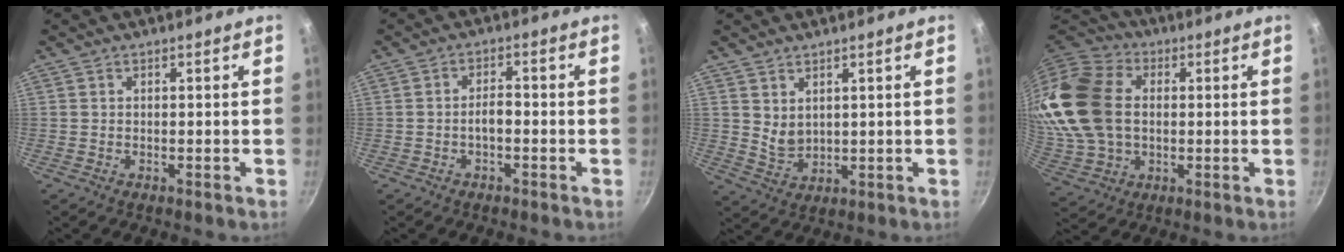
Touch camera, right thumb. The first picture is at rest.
{"total": 2.8, "force": [-1.1, 1.3, 2.2], "torque": [-0.029, 0.020, -0.020]}
{"total": 4.0, "force": [2.1, 2.5, 2.2], "torque": [-0.033, -0.020, 0.050]}
{"total": 20.8, "force": [1.9, 15.2, 14.1], "torque": [-0.272, 0.019, 0.041]}